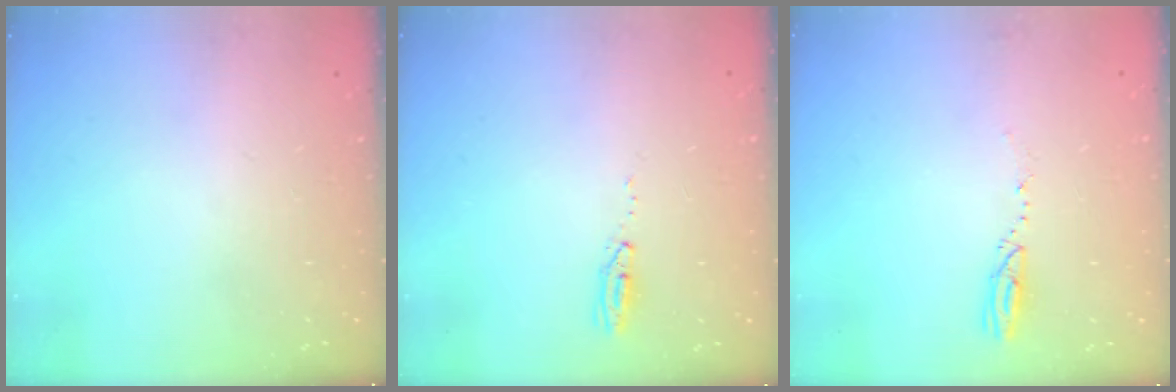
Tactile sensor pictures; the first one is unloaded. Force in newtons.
{"total": 3.7, "press": 3.5, "slide": 1.3}
{"total": 2.9, "press": 2.9, "slide": 0.4}